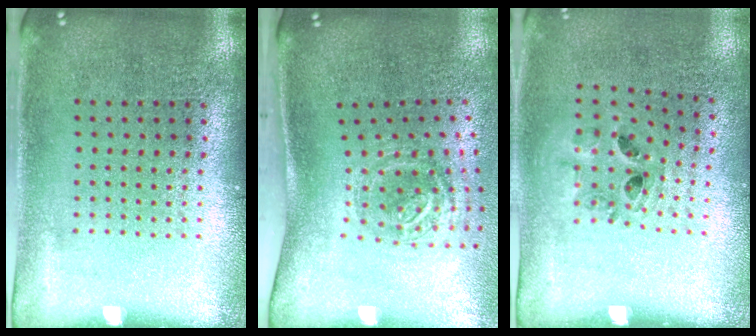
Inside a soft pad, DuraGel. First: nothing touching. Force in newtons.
{"total": 1.9, "press": 1.2, "slide": 1.5}
{"total": 1.0, "press": 0.9, "slide": 0.5}